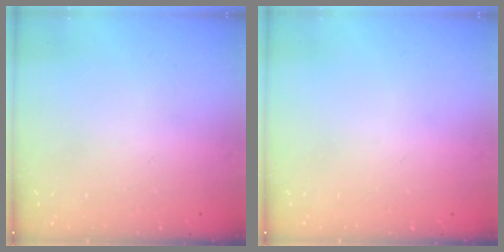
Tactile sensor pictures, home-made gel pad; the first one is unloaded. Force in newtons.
{"total": 0.0}